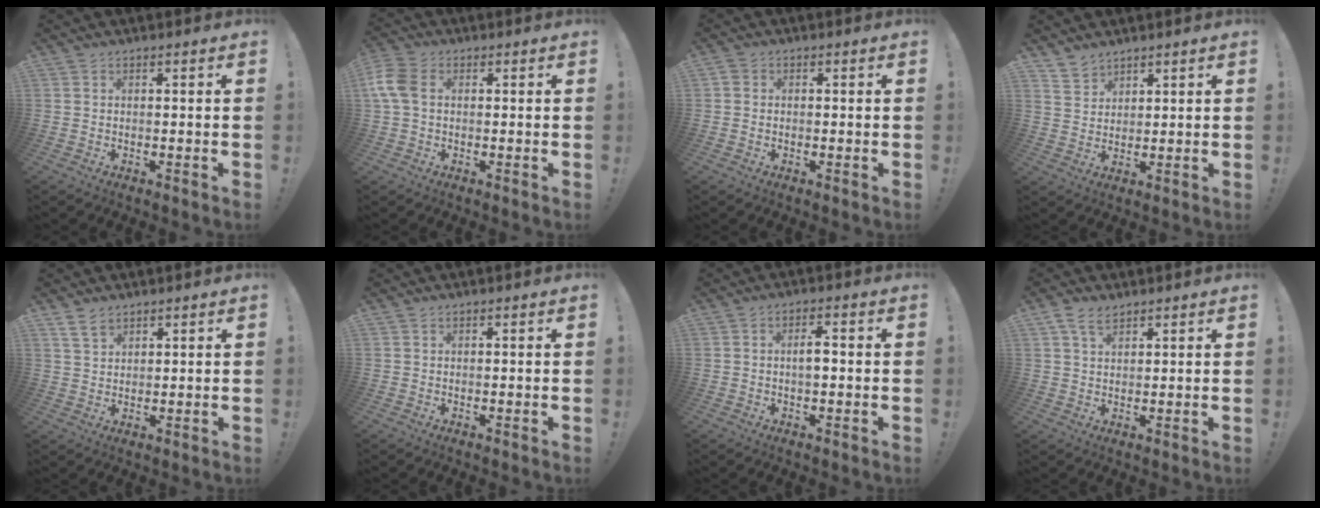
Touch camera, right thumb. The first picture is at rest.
{"total": 7.1, "force": [0.9, 4.9, 5.1], "torque": [-0.127, 0.009, 0.020]}
{"total": 1.6, "force": [-0.3, 1.4, 0.7], "torque": [-0.011, 0.006, -0.005]}
{"total": 4.4, "force": [3.8, 2.2, 0.3], "torque": [-0.013, -0.027, 0.076]}
{"total": 4.5, "force": [3.4, 2.4, 1.9], "torque": [-0.037, -0.012, 0.065]}
{"total": 0.0}
{"total": 3.2, "force": [-0.3, 1.1, 3.0], "torque": [-0.048, 0.005, -0.009]}
{"total": 5.2, "force": [3.3, 2.8, 2.9], "torque": [-0.054, -0.007, 0.062]}